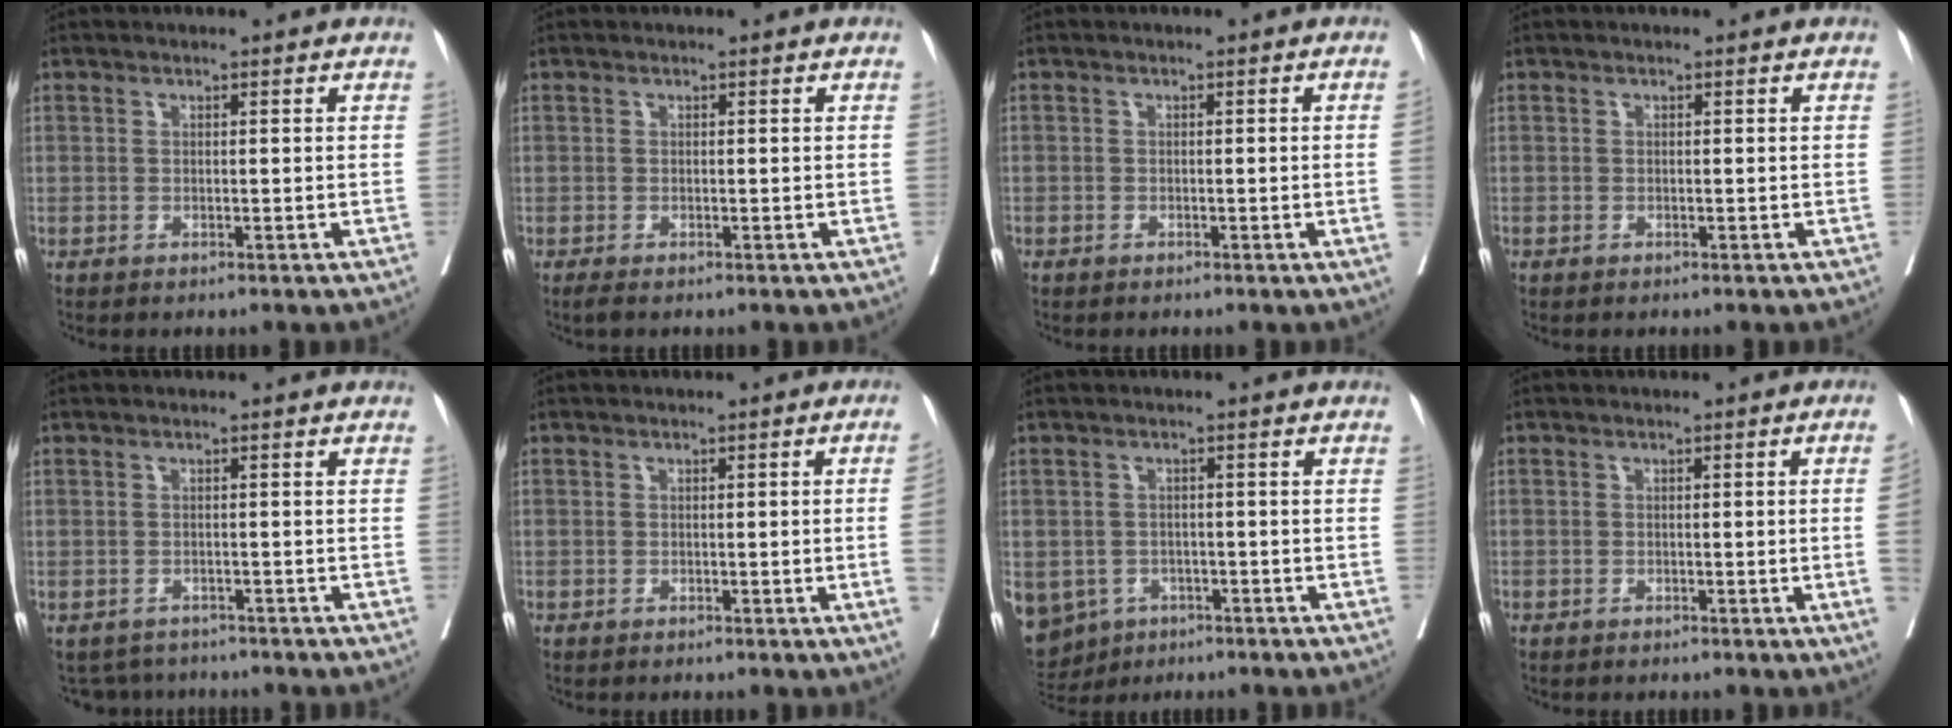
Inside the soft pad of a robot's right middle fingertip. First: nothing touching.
{"total": 1.2, "force": [-1.0, 0.2, 0.7], "torque": [-0.017, -0.006, -0.019]}
{"total": 0.8, "force": [-0.4, 0.0, 0.7], "torque": [-0.010, 0.002, -0.007]}
{"total": 0.0}
{"total": 3.8, "force": [-3.5, 1.4, -0.4], "torque": [0.008, 0.002, -0.052]}
{"total": 3.0, "force": [-0.7, -0.3, 2.9], "torque": [-0.036, 0.004, -0.007]}
{"total": 11.6, "force": [-5.8, 9.5, 3.3], "torque": [-0.103, -0.001, -0.074]}
{"total": 2.7, "force": [-0.7, -0.4, 2.6], "torque": [-0.031, 0.002, -0.012]}